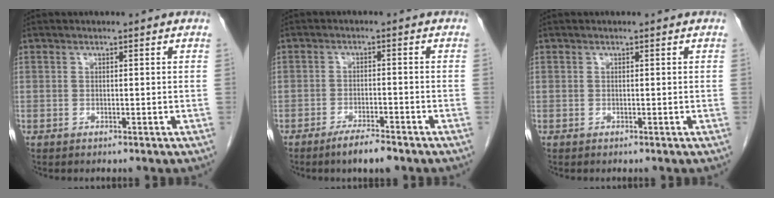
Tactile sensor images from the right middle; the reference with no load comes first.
{"total": 4.7, "force": [-3.6, 0.7, 2.9], "torque": [-0.054, -0.005, -0.061]}
{"total": 0.0}